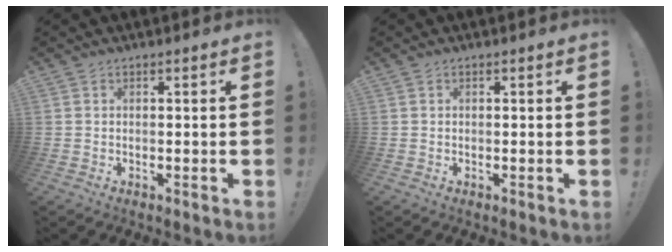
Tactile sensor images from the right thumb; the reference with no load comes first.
{"total": 0.0}